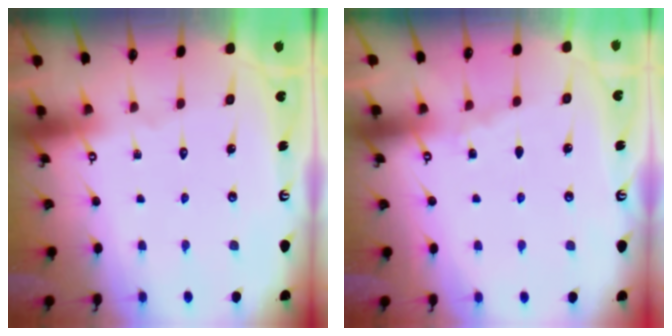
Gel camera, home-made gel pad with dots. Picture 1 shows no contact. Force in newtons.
{"total": 3.4, "press": 3.4, "slide": 0.6}